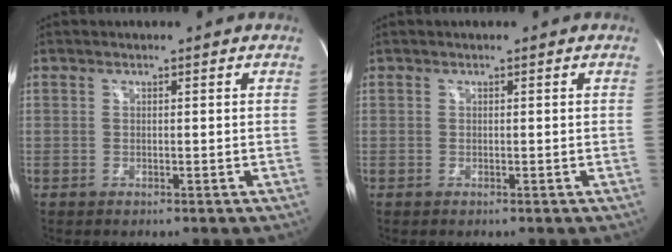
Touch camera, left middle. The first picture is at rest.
{"total": 0.0}